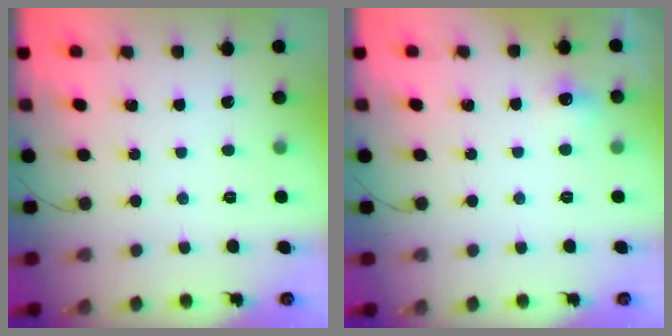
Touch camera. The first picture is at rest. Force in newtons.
{"total": 5.5, "press": 5.4, "slide": 1.2}